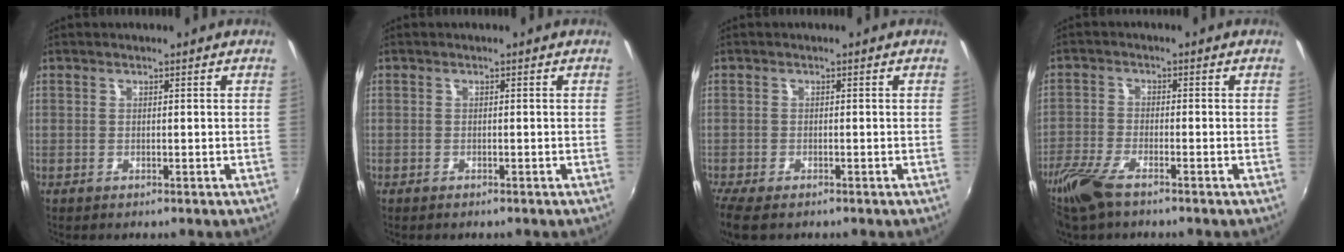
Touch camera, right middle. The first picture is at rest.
{"total": 0.6, "force": [-0.5, 0.2, 0.1], "torque": [-0.003, -0.002, -0.010]}
{"total": 5.6, "force": [-4.2, 1.6, 3.3], "torque": [-0.080, -0.029, -0.077]}
{"total": 7.5, "force": [-5.4, 2.1, 4.7], "torque": [-0.124, -0.017, -0.114]}